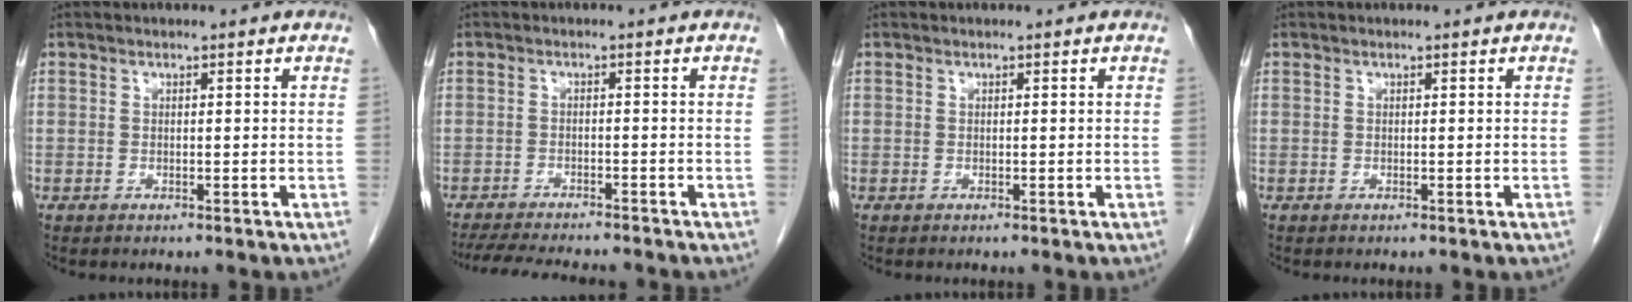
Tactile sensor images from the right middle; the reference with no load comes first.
{"total": 11.3, "force": [-10.2, 1.5, 4.7], "torque": [-0.071, -0.013, -0.144]}
{"total": 0.0}
{"total": 0.0}